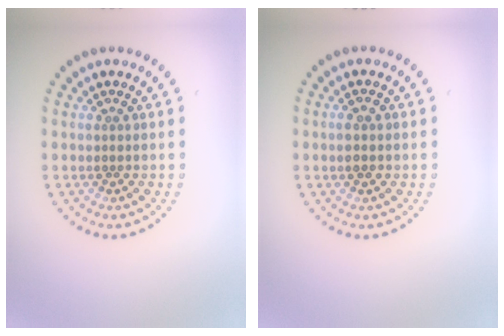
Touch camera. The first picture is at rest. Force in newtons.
{"total": 1.5, "press": 1.4, "slide": 0.1}